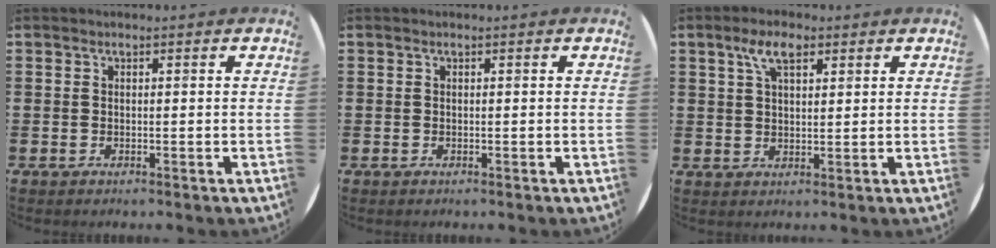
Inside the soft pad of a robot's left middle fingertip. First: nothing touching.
{"total": 0.0}
{"total": 4.9, "force": [3.0, 2.1, 3.3], "torque": [-0.065, 0.007, 0.051]}